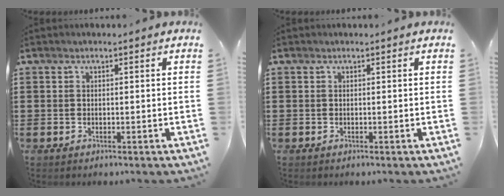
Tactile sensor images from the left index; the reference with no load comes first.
{"total": 0.0}